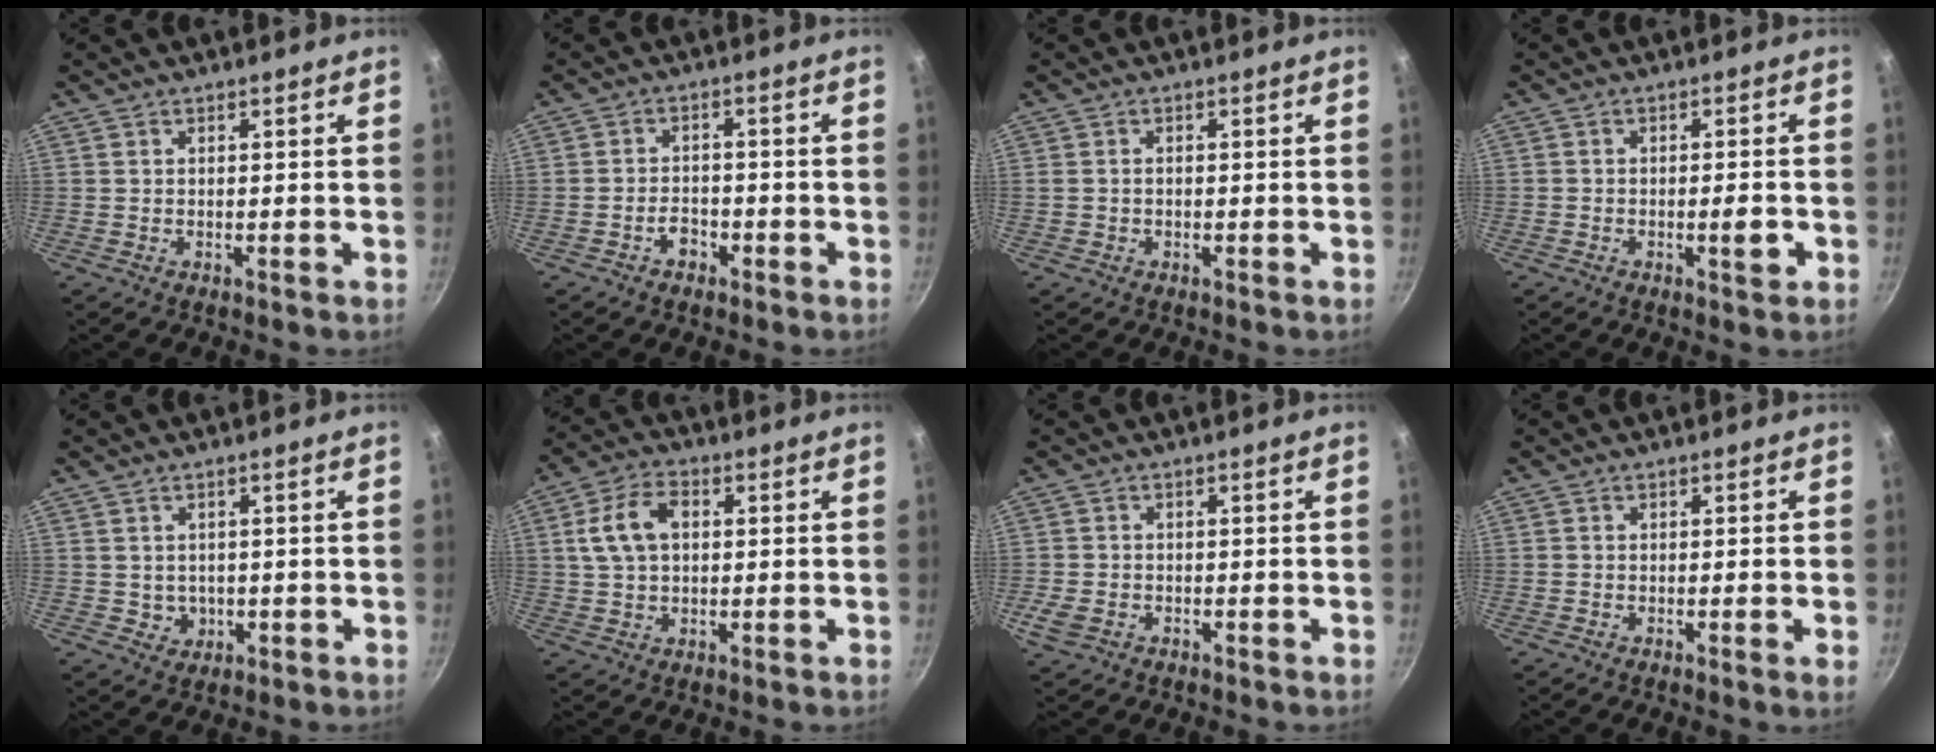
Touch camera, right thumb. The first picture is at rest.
{"total": 3.5, "force": [-1.9, 2.3, 1.7], "torque": [-0.015, 0.023, -0.031]}
{"total": 1.0, "force": [-0.2, 0.8, 0.6], "torque": [-0.011, 0.005, -0.002]}
{"total": 3.5, "force": [-1.2, 1.1, 3.1], "torque": [-0.037, 0.011, -0.015]}
{"total": 2.7, "force": [0.0, 2.5, 1.0], "torque": [-0.007, 0.000, 0.010]}
{"total": 9.0, "force": [1.6, 6.1, 6.5], "torque": [-0.114, 0.018, 0.025]}
{"total": 2.7, "force": [-1.2, 1.9, 1.5], "torque": [-0.036, 0.003, -0.024]}
{"total": 1.3, "force": [-0.4, -0.1, 1.3], "torque": [-0.022, -0.004, -0.009]}